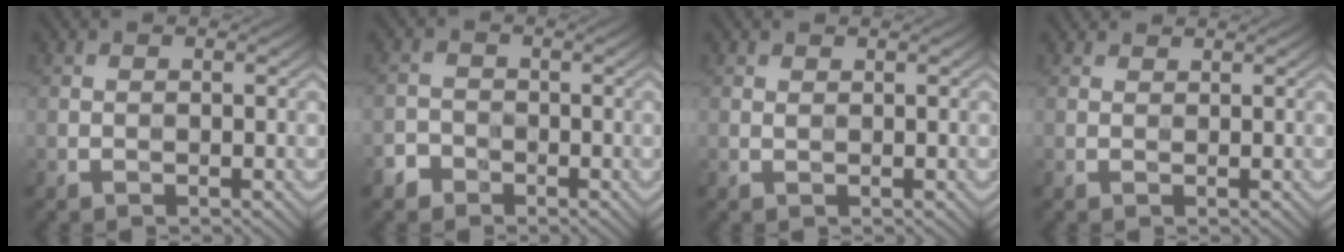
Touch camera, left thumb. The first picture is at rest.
{"total": 2.2, "force": [-1.6, 1.6, 0.1], "torque": [-0.002, -0.004, -0.038]}
{"total": 0.0}
{"total": 1.0, "force": [1.0, 0.1, -0.2], "torque": [0.000, -0.002, 0.016]}